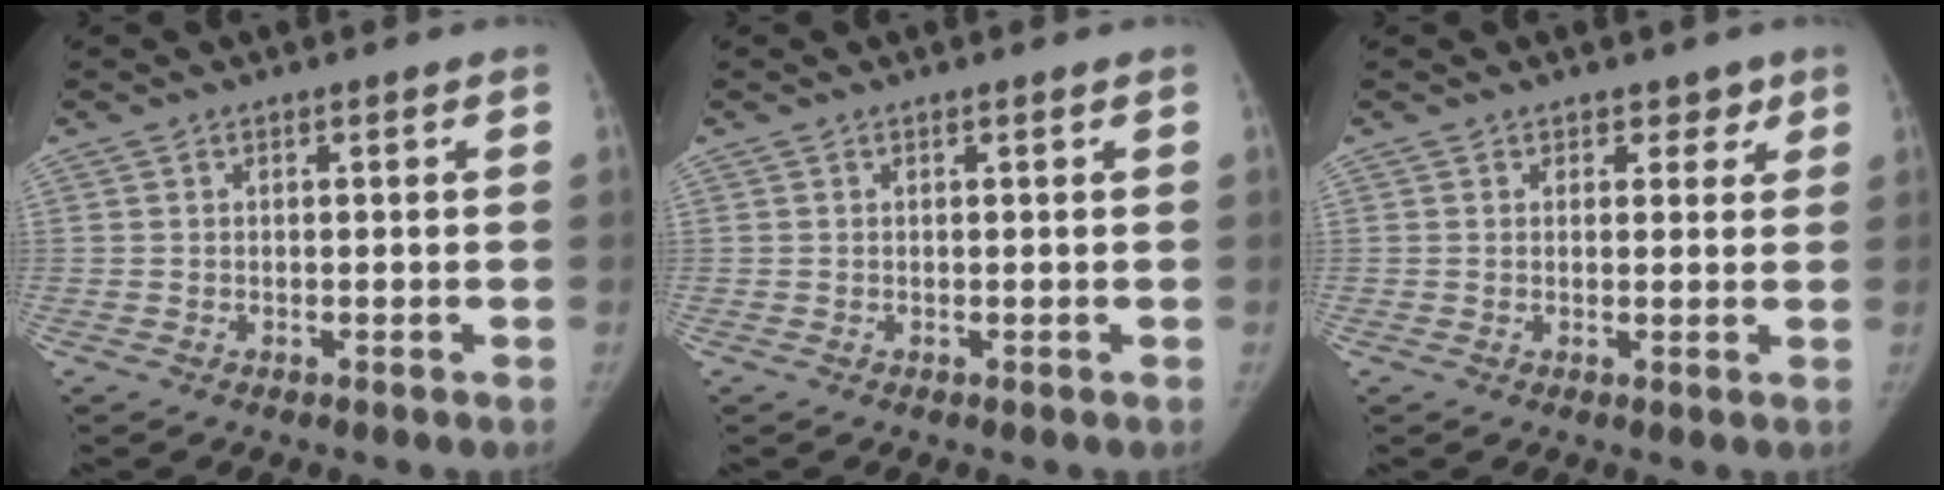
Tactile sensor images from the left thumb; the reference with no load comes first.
{"total": 0.0}
{"total": 2.7, "force": [1.7, 1.9, 0.8], "torque": [0.021, -0.008, 0.018]}